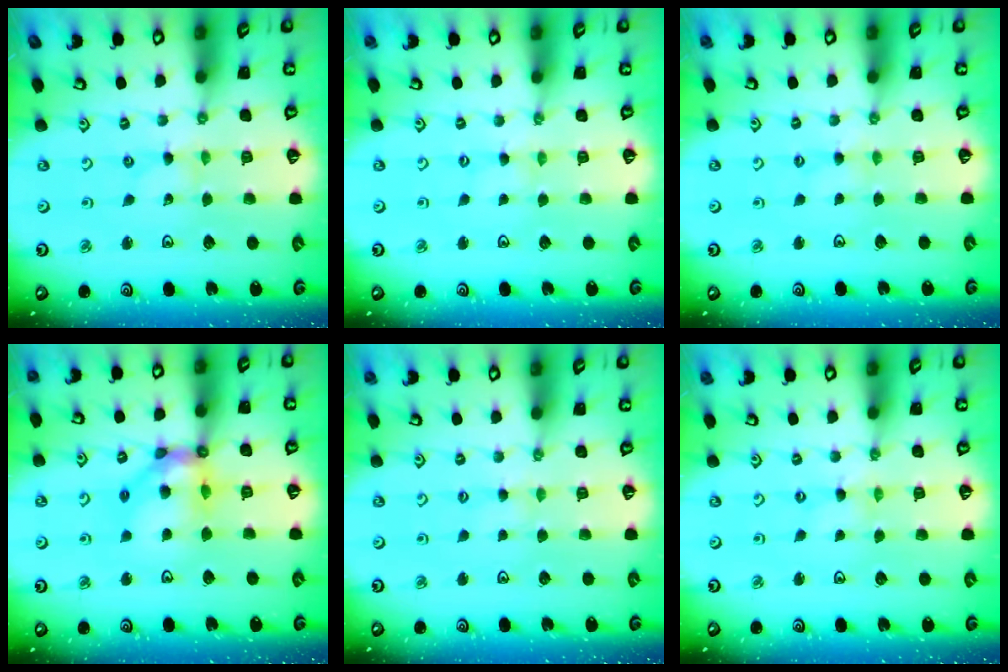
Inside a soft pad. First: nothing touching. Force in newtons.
{"total": 0.0}
{"total": 1.0, "press": 0.9, "slide": 0.2}
{"total": 13.2, "press": 13.1, "slide": 1.8}
{"total": 1.5, "press": 1.5, "slide": 0.3}
{"total": 0.0}